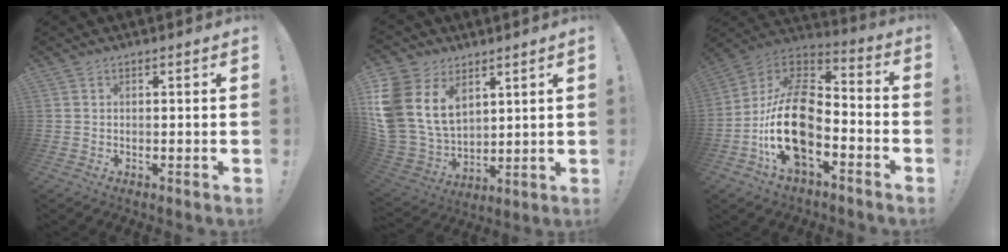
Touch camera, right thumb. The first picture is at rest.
{"total": 19.6, "force": [7.2, 14.0, 11.6], "torque": [-0.252, -0.041, 0.139]}
{"total": 21.2, "force": [-6.5, 12.1, 16.1], "torque": [-0.324, 0.035, -0.106]}